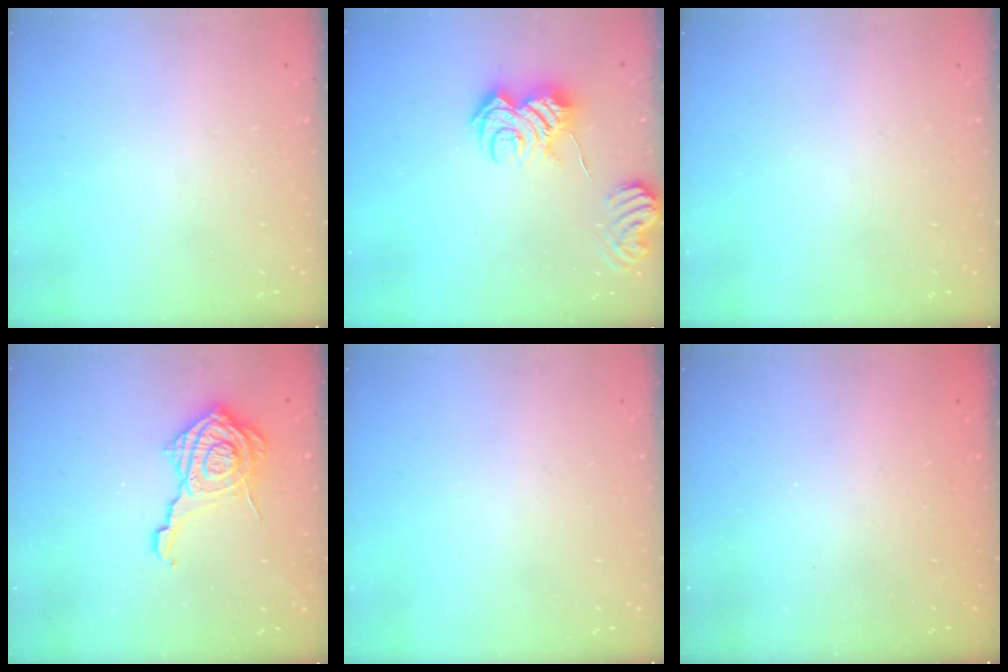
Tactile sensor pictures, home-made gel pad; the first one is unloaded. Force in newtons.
{"total": 9.1, "press": 9.1, "slide": 0.9}
{"total": 0.0}
{"total": 14.9, "press": 14.9, "slide": 0.8}
{"total": 0.0}
{"total": 2.5, "press": 2.4, "slide": 0.8}